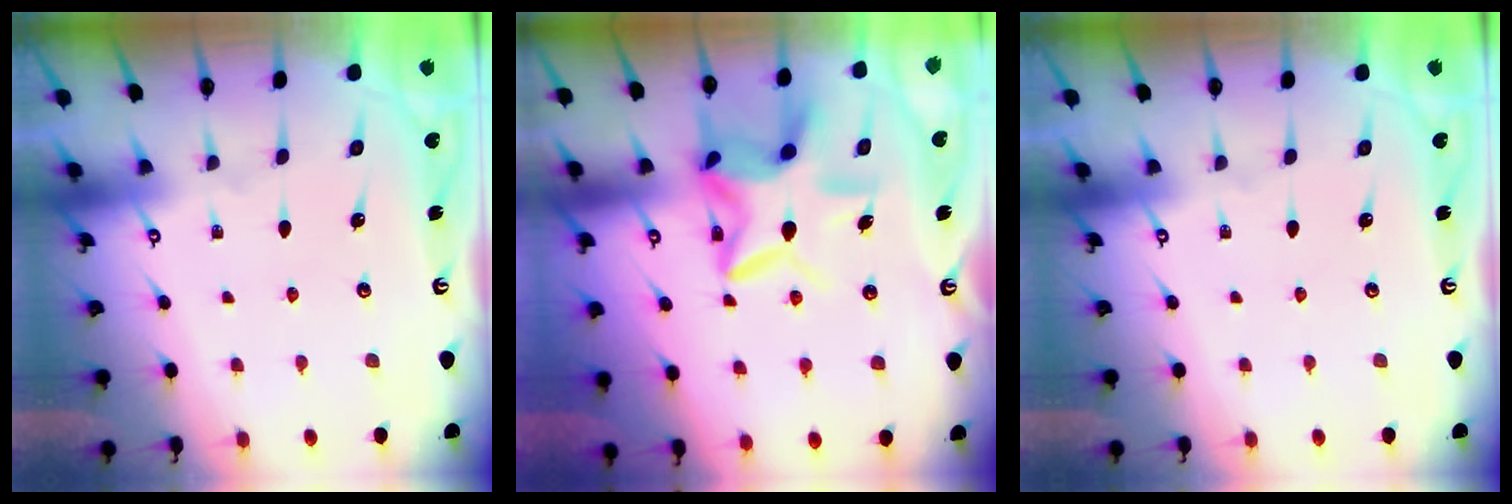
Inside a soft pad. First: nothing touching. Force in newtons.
{"total": 13.4, "press": 13.4, "slide": 1.1}
{"total": 0.0}